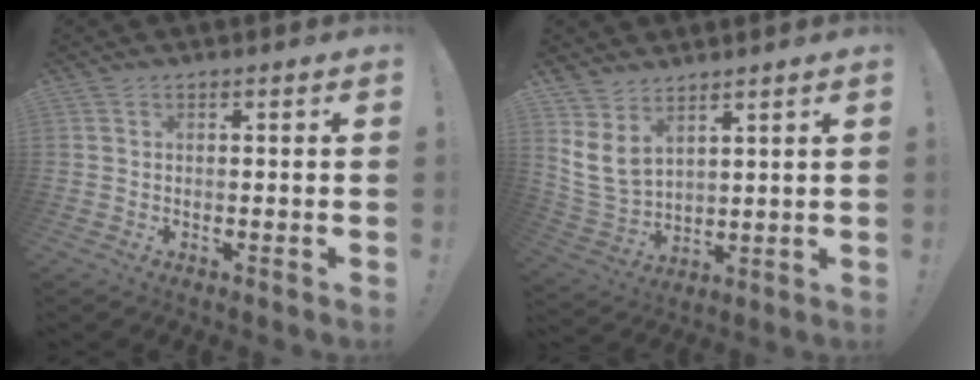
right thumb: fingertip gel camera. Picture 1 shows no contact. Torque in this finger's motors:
{"motor_torque": [-0.31, 0.66, 0.18, 0.18, 0.06]}